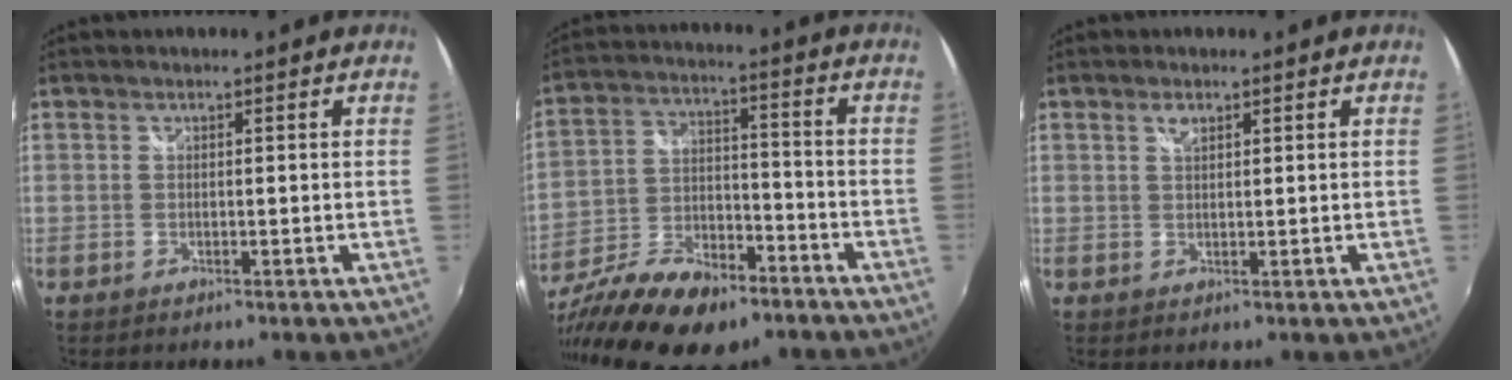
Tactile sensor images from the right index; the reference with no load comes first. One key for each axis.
{"total": 22.9, "fx": -15.6, "fy": 9.6, "fz": 13.8, "tx": -0.282, "ty": -0.037, "tz": -0.259}
{"total": 1.5, "fx": 0.9, "fy": 0.7, "fz": 1.0, "tx": -0.017, "ty": 0.003, "tz": 0.016}